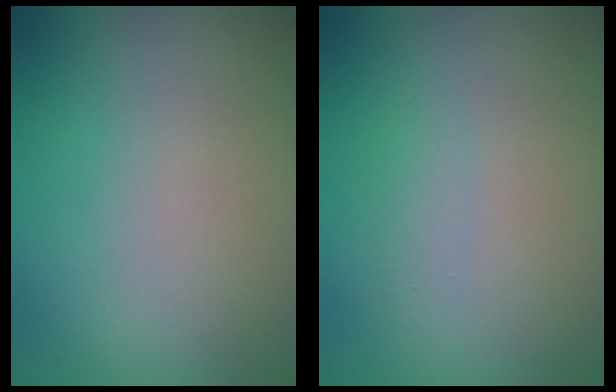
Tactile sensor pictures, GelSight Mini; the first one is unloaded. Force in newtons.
{"total": 0.8, "press": 0.8, "slide": 0.0}